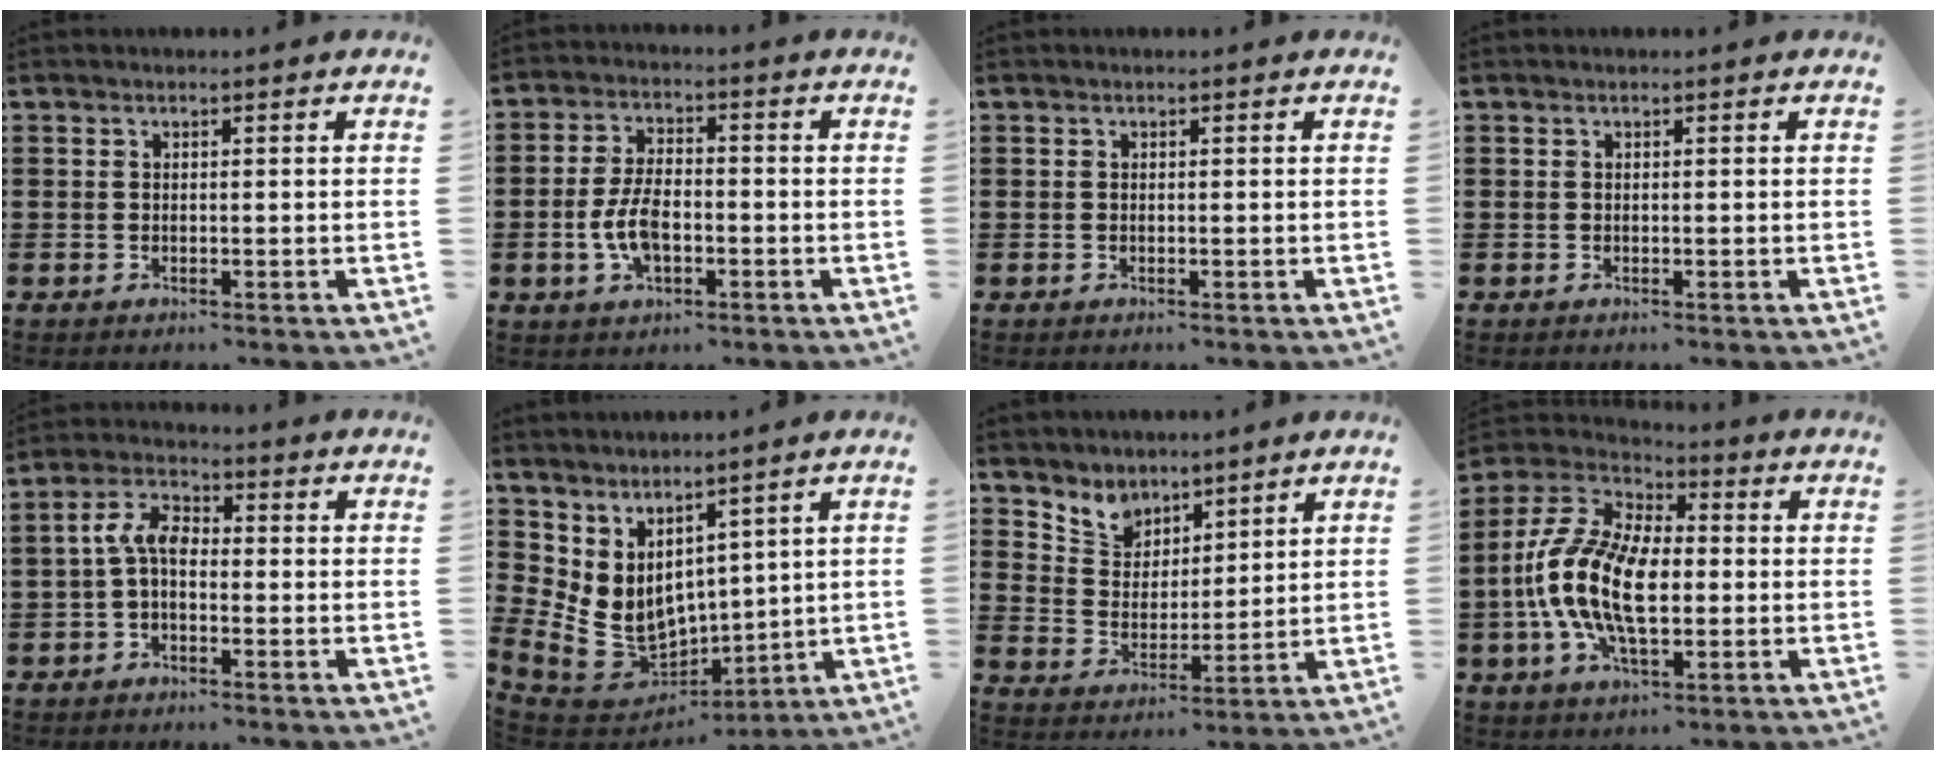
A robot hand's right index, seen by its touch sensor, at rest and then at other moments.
{"total": 6.7, "force": [-1.6, 3.5, 5.5], "torque": [-0.123, 0.002, -0.034]}
{"total": 0.0}
{"total": 0.0}
{"total": 5.0, "force": [-0.4, 2.6, 4.3], "torque": [-0.105, 0.001, -0.015]}
{"total": 8.3, "force": [1.8, 6.5, 4.9], "torque": [-0.147, -0.036, 0.041]}
{"total": 4.9, "force": [4.0, 2.9, -0.3], "torque": [-0.025, -0.015, 0.073]}
{"total": 13.6, "force": [-1.9, 7.3, 11.2], "torque": [-0.266, -0.004, -0.040]}